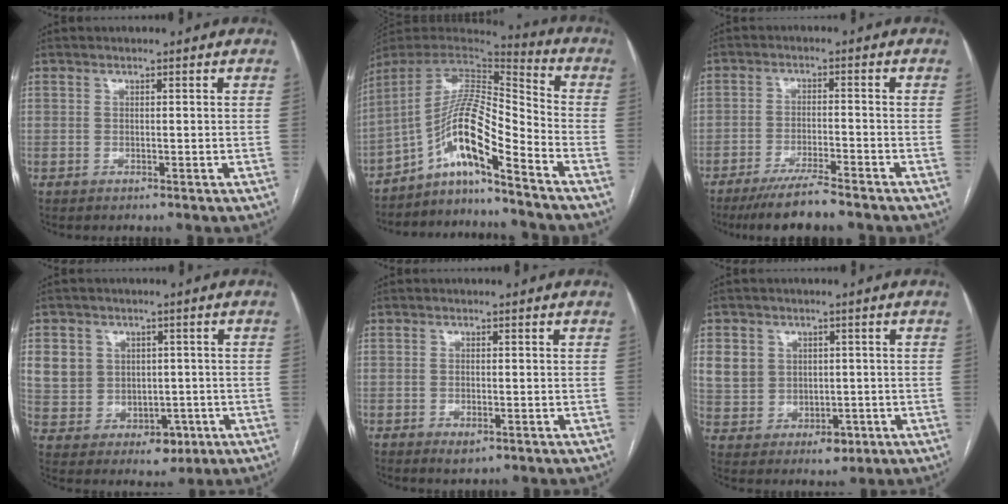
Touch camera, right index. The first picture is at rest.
{"total": 13.1, "force": [-8.0, 0.8, 10.3], "torque": [-0.184, 0.021, -0.140]}
{"total": 7.8, "force": [-6.6, 0.5, 4.2], "torque": [-0.070, -0.021, -0.111]}
{"total": 10.6, "force": [1.3, 10.0, 3.4], "torque": [-0.072, 0.033, 0.051]}
{"total": 2.0, "force": [-0.9, 0.9, 1.5], "torque": [-0.024, -0.001, -0.008]}
{"total": 9.5, "force": [1.1, 8.7, 3.6], "torque": [-0.076, 0.024, 0.044]}